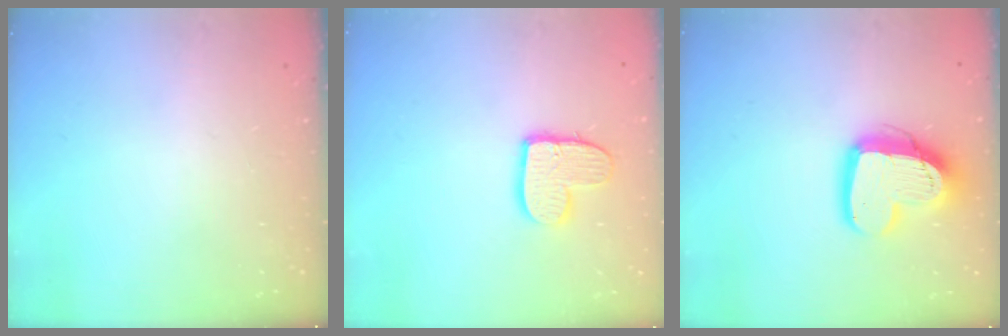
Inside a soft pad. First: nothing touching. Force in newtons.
{"total": 10.9, "press": 10.8, "slide": 0.7}
{"total": 15.5, "press": 15.4, "slide": 1.4}